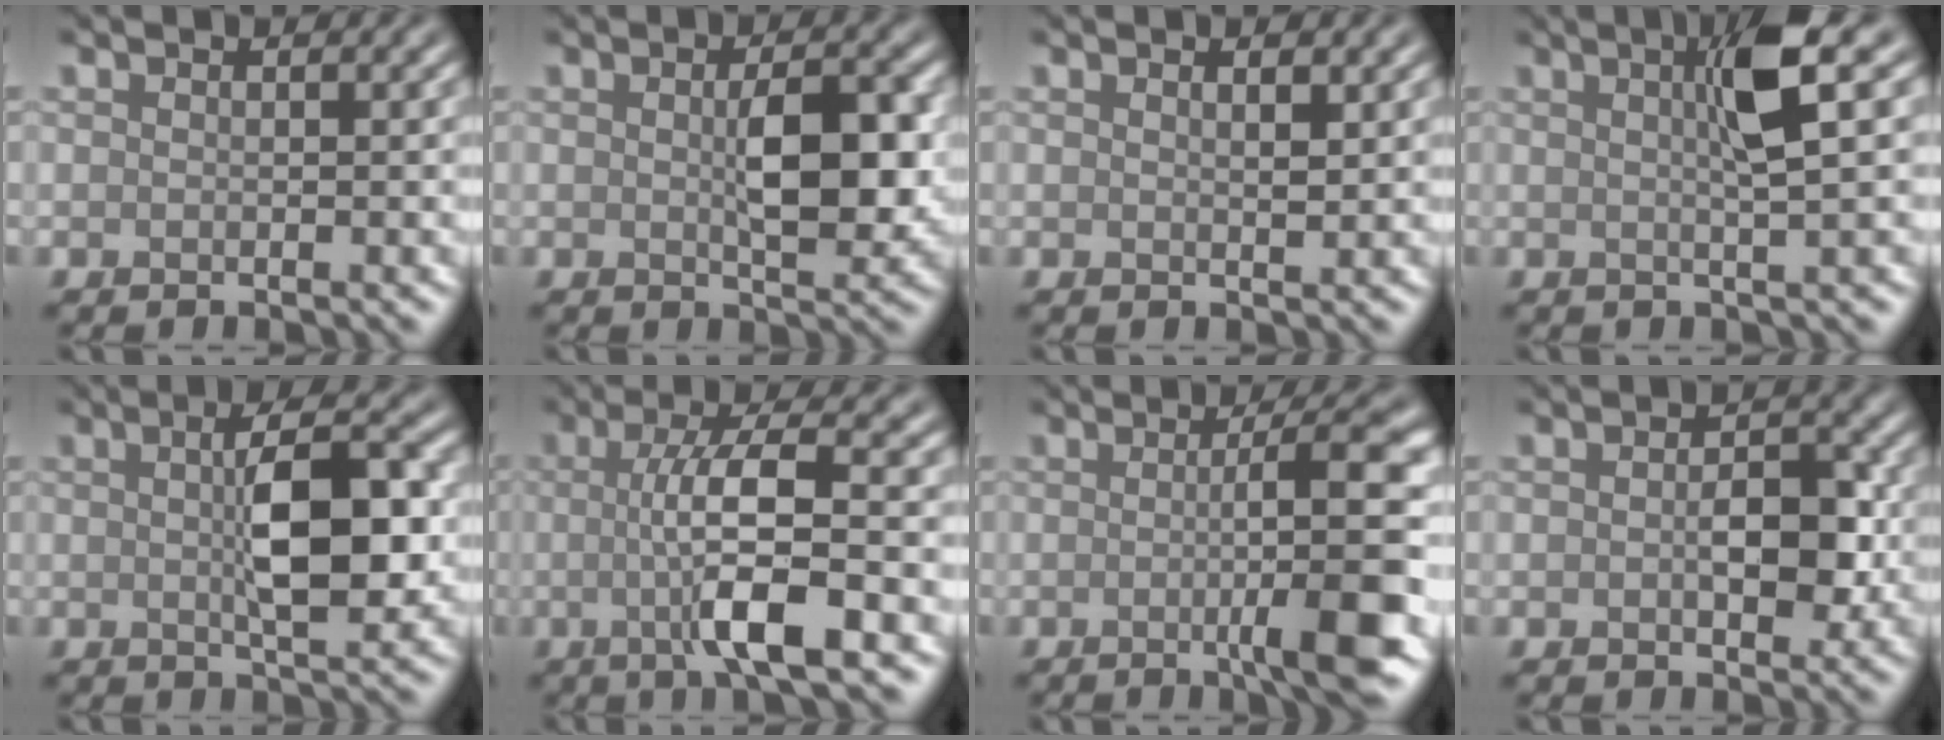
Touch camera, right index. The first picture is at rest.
{"total": 4.9, "force": [0.2, 2.1, 4.5], "torque": [-0.077, -0.001, 0.008]}
{"total": 0.9, "force": [0.6, 0.2, 0.7], "torque": [-0.011, -0.002, 0.010]}
{"total": 4.7, "force": [1.3, 0.6, 4.5], "torque": [-0.069, 0.011, 0.017]}
{"total": 6.8, "force": [0.5, 2.2, 6.4], "torque": [-0.102, 0.005, 0.006]}
{"total": 7.1, "force": [-1.0, 1.5, 6.9], "torque": [-0.116, 0.003, -0.024]}
{"total": 7.3, "force": [-0.8, 1.1, 7.2], "torque": [-0.098, 0.003, -0.016]}
{"total": 3.4, "force": [-0.2, 1.9, 2.8], "torque": [-0.043, -0.003, -0.005]}